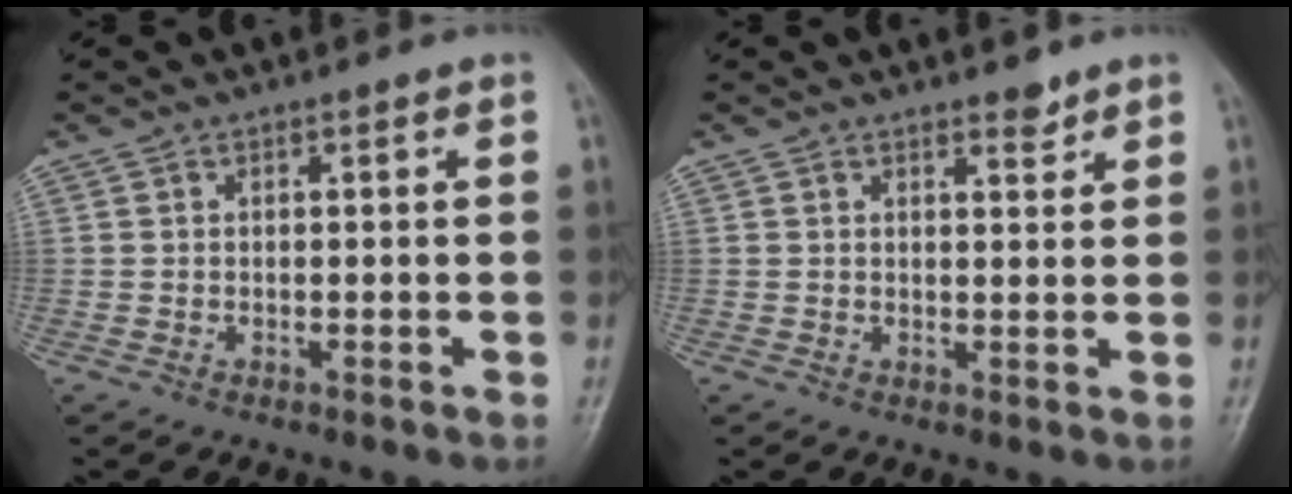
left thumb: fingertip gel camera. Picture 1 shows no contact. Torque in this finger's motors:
{"motor_torque": [-0.05, 0.01, -0.15, -0.14, 0.04]}